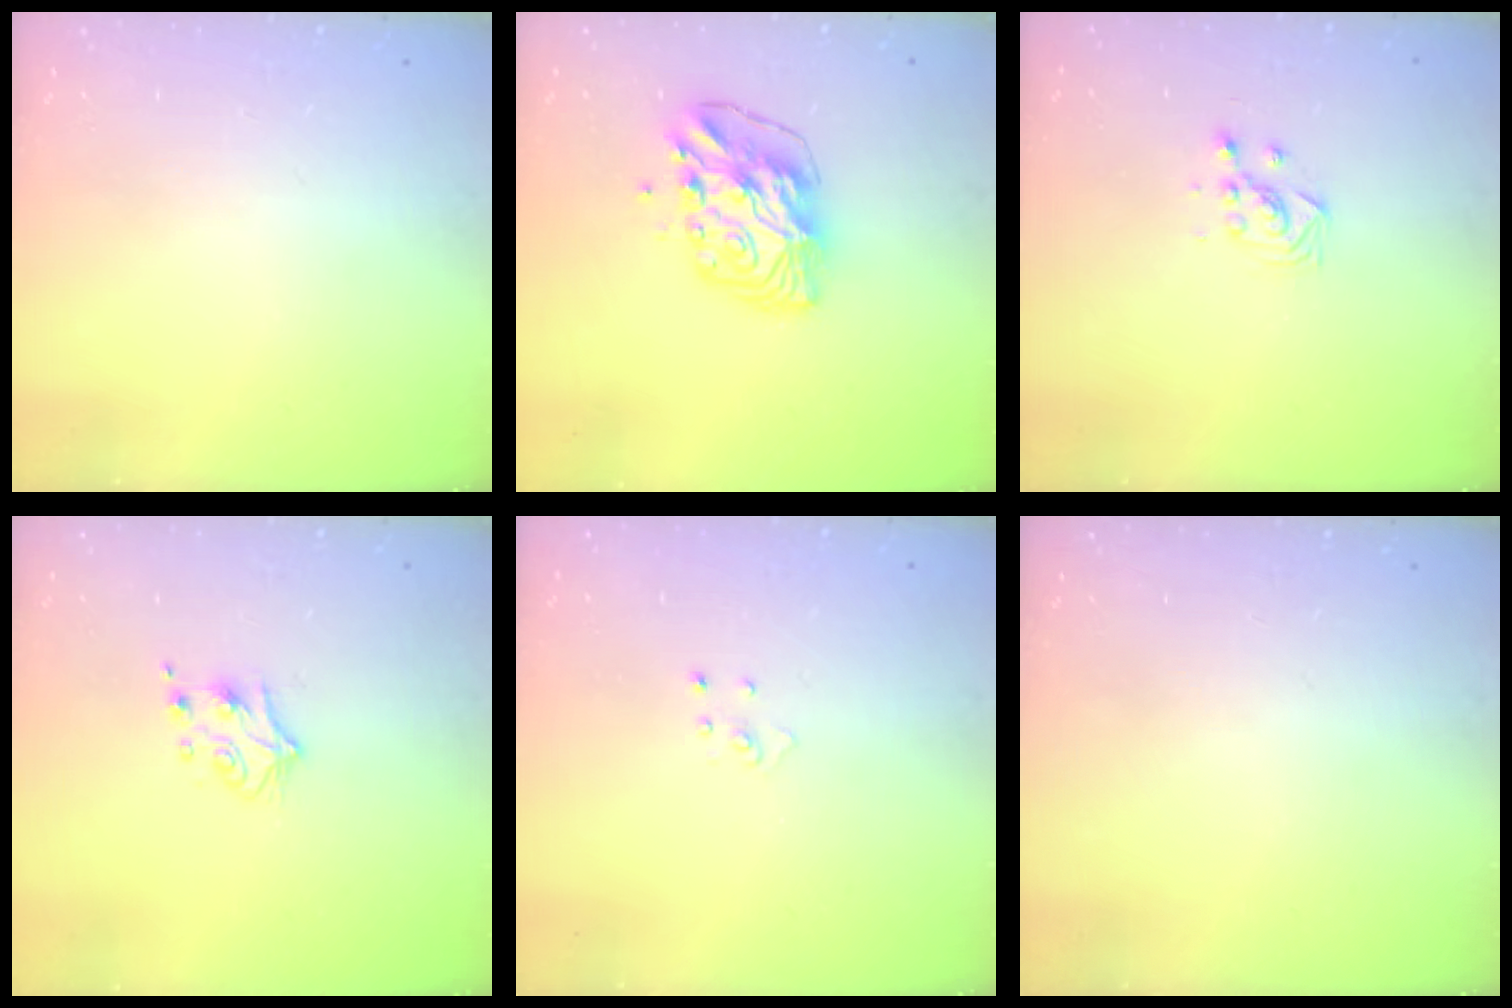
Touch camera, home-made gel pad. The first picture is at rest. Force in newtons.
{"total": 8.5, "press": 8.4, "slide": 1.3}
{"total": 2.9, "press": 2.9, "slide": 0.4}
{"total": 5.0, "press": 4.9, "slide": 0.6}
{"total": 3.0, "press": 2.9, "slide": 0.3}
{"total": 0.0}